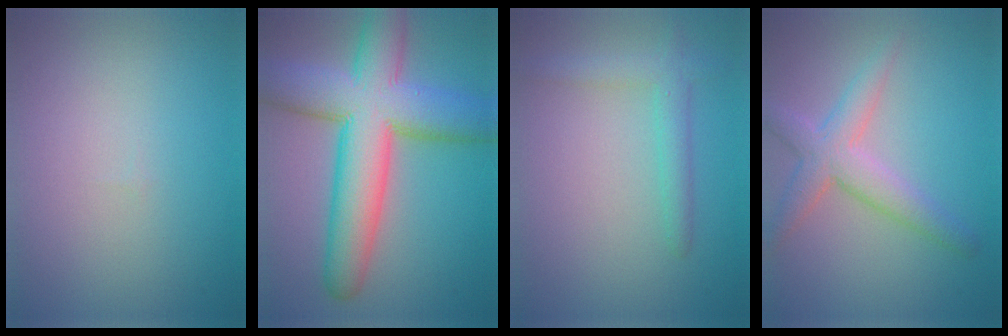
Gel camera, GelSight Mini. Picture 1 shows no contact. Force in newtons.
{"total": 11.4, "press": 11.4, "slide": 0.6}
{"total": 2.3, "press": 2.3, "slide": 0.1}
{"total": 3.9, "press": 3.9, "slide": 0.3}